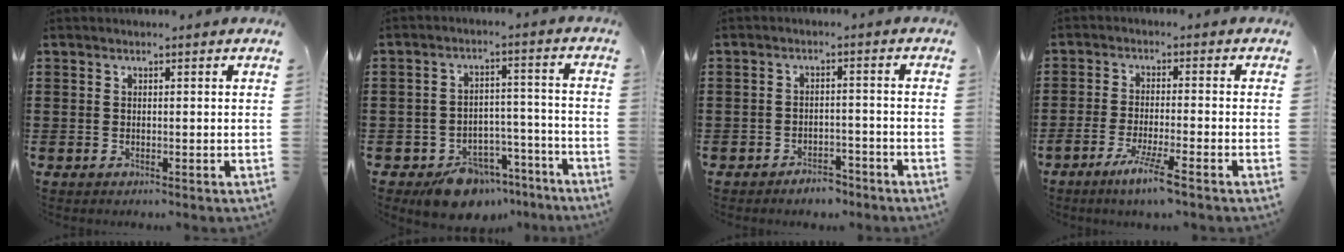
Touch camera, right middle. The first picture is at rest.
{"total": 7.9, "force": [-6.6, 3.5, 2.3], "torque": [-0.031, 0.036, -0.120]}
{"total": 2.9, "force": [-2.8, 0.7, 0.2], "torque": [-0.010, 0.004, -0.059]}
{"total": 5.5, "force": [-3.8, -0.1, 4.0], "torque": [-0.083, -0.013, -0.071]}